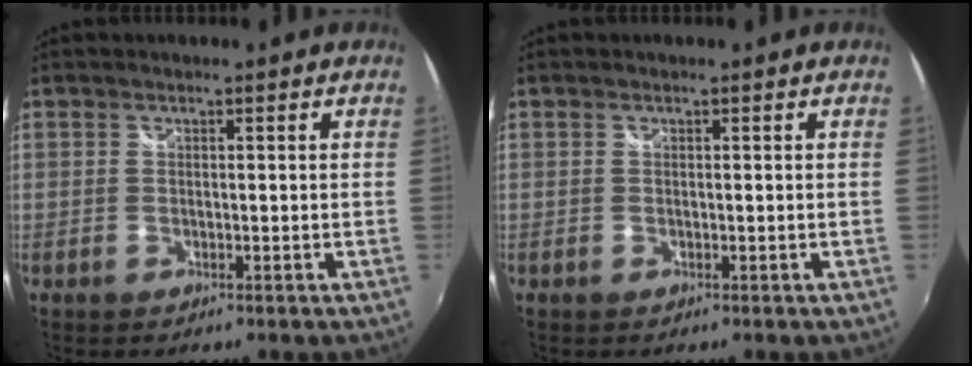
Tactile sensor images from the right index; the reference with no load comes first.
{"total": 0.0}